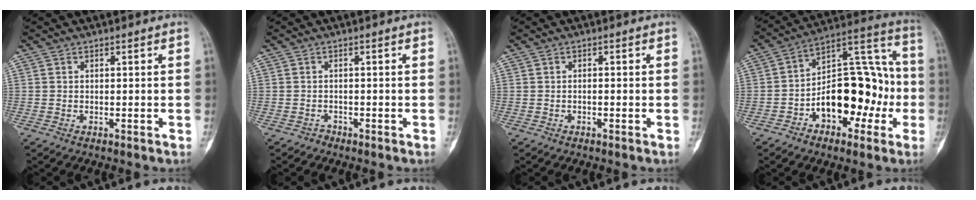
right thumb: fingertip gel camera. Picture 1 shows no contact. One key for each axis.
{"total": 0.9, "fx": -0.7, "fy": 0.5, "fz": -0.2, "tx": 0.002, "ty": 0.001, "tz": -0.017}
{"total": 0.6, "fx": -0.2, "fy": 0.3, "fz": 0.5, "tx": -0.010, "ty": 0.004, "tz": -0.003}
{"total": 18.9, "fx": -4.6, "fy": 11.2, "fz": 14.6, "tx": -0.179, "ty": 0.064, "tz": -0.065}